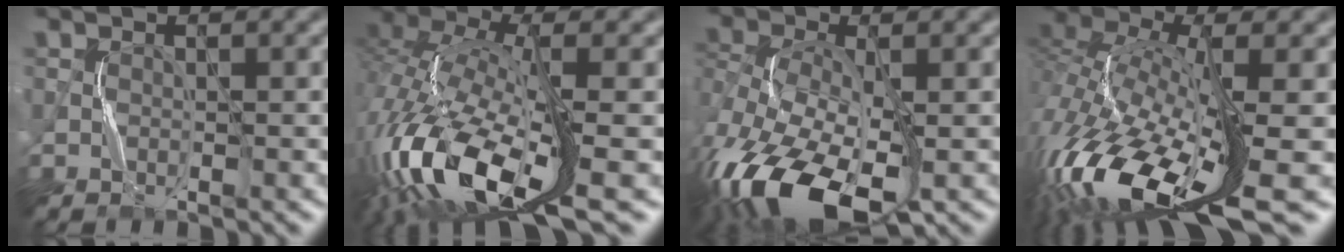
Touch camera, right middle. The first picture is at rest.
{"total": 14.3, "force": [-6.2, 5.4, 11.7], "torque": [-0.265, -0.014, -0.114]}
{"total": 12.0, "force": [-5.8, 5.8, 8.8], "torque": [-0.186, -0.024, -0.111]}
{"total": 15.4, "force": [-5.8, 5.8, 13.1], "torque": [-0.305, -0.013, -0.100]}